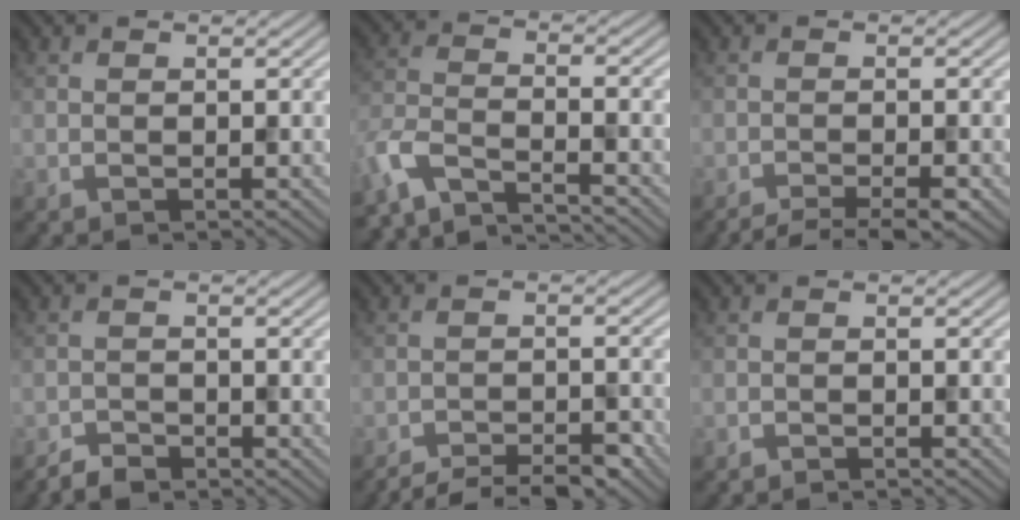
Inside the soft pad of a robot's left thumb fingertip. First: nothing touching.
{"total": 7.1, "force": [-6.1, 1.5, 3.3], "torque": [-0.074, -0.014, -0.126]}
{"total": 4.8, "force": [-3.9, 0.7, 2.8], "torque": [-0.042, -0.003, -0.063]}
{"total": 2.1, "force": [-2.0, 0.5, 0.5], "torque": [-0.005, 0.000, -0.041]}
{"total": 6.9, "force": [-6.1, 1.3, 2.8], "torque": [-0.043, 0.000, -0.090]}
{"total": 1.1, "force": [-1.0, -0.1, 0.4], "torque": [0.001, -0.001, -0.020]}